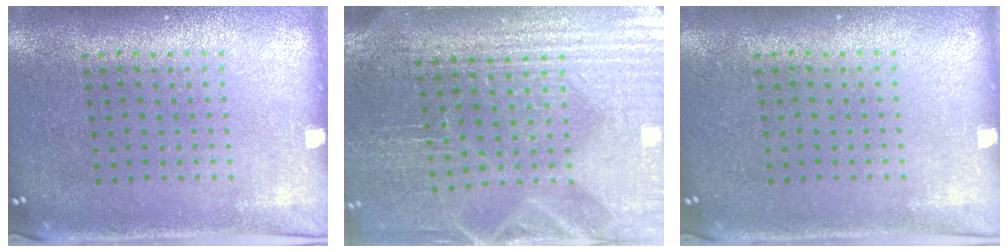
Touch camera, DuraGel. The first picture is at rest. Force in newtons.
{"total": 4.0, "press": 3.8, "slide": 1.3}
{"total": 0.0}